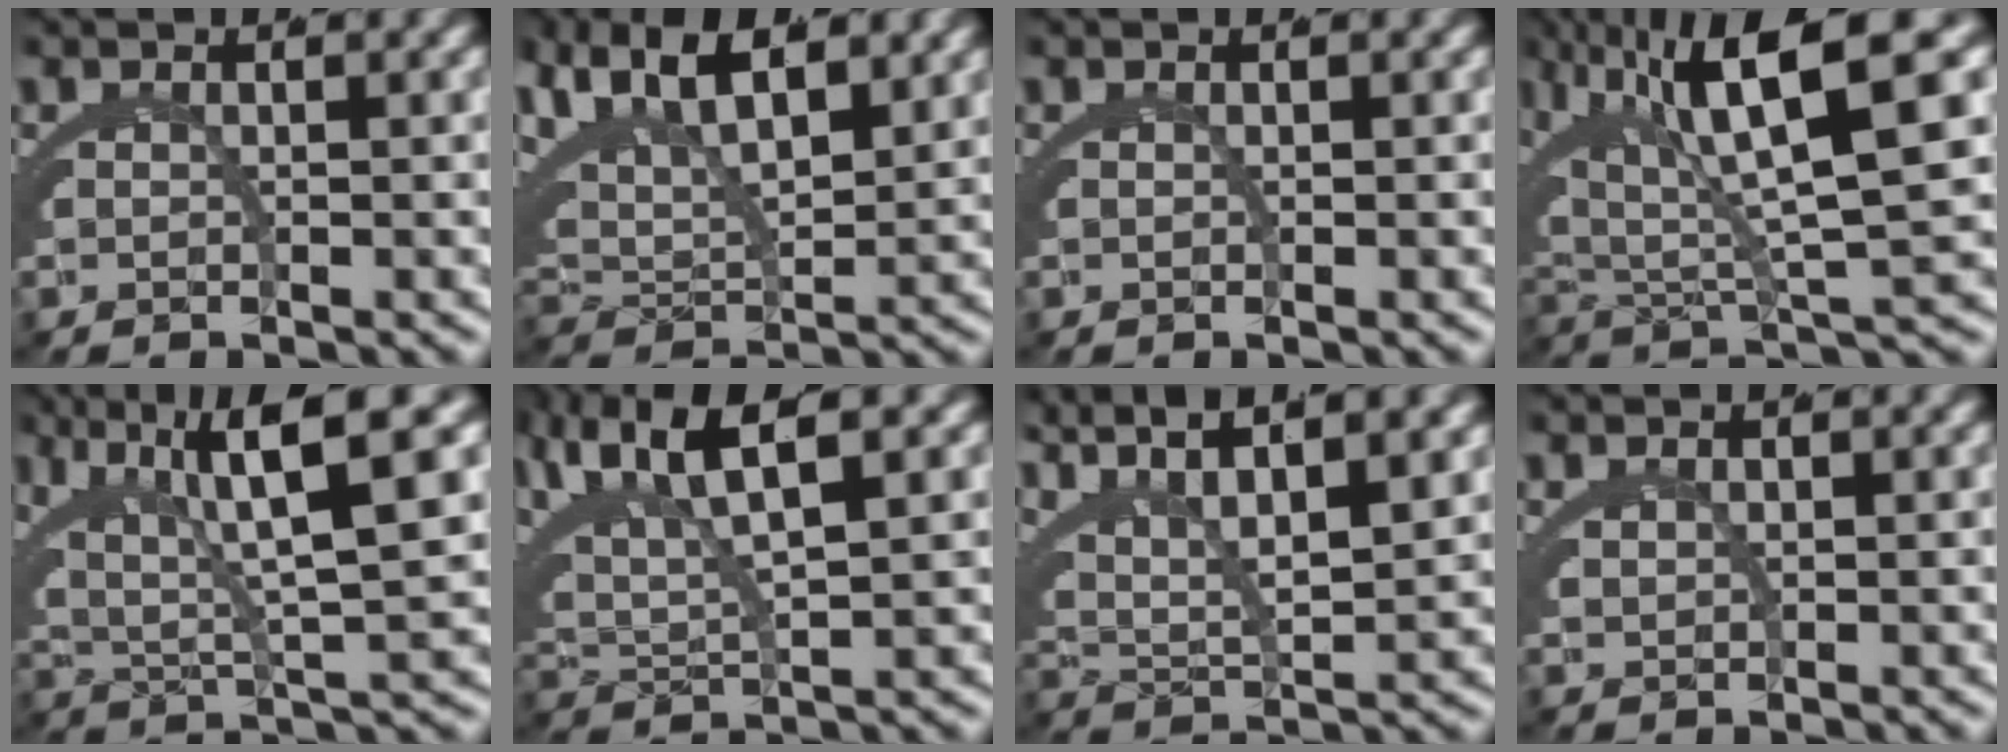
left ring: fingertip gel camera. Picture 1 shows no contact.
{"total": 10.2, "force": [4.4, 6.4, 6.6], "torque": [-0.140, 0.011, 0.065]}
{"total": 0.0}
{"total": 11.7, "force": [3.7, 4.8, 10.0], "torque": [-0.176, 0.002, 0.070]}
{"total": 9.5, "force": [3.4, 3.5, 8.2], "torque": [-0.134, 0.007, 0.056]}
{"total": 9.0, "force": [4.6, 4.4, 6.5], "torque": [-0.134, 0.012, 0.075]}
{"total": 9.1, "force": [4.9, 5.0, 5.9], "torque": [-0.121, 0.014, 0.069]}
{"total": 0.7, "force": [0.6, -0.4, 0.1], "torque": [-0.001, -0.007, 0.019]}